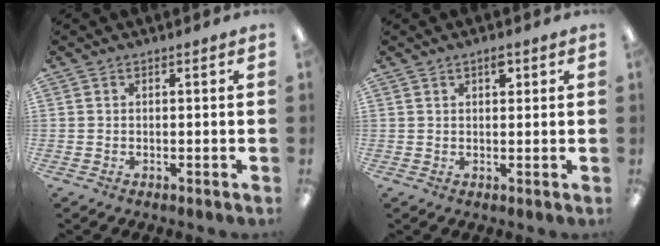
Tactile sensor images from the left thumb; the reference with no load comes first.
{"total": 3.0, "force": [1.8, 1.4, 1.9], "torque": [-0.017, -0.006, 0.025]}